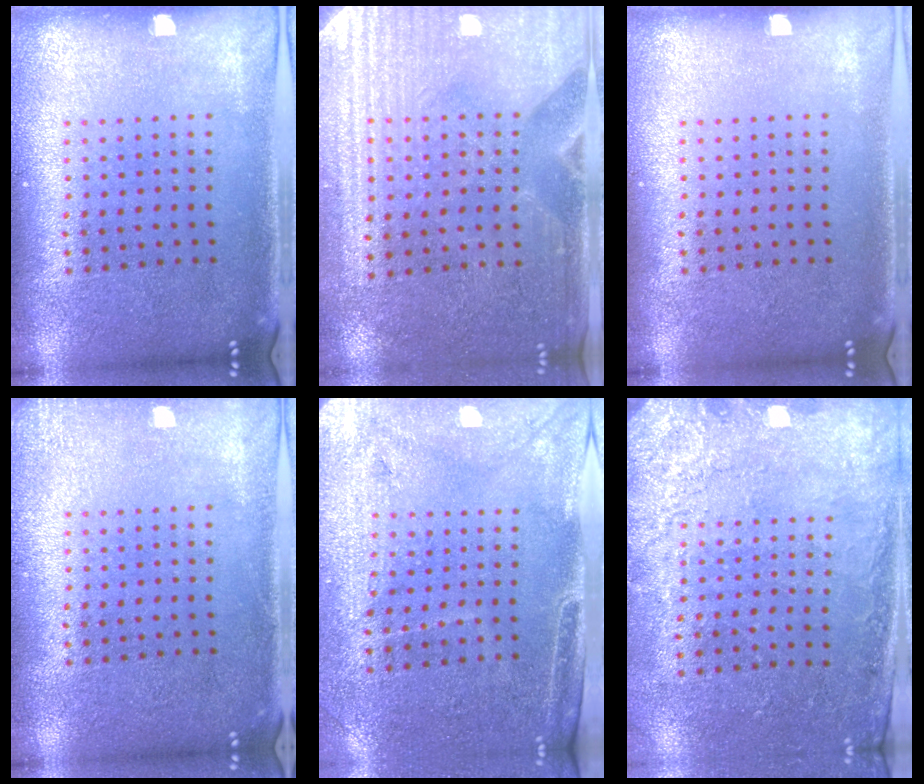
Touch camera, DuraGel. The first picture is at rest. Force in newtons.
{"total": 3.5, "press": 3.1, "slide": 1.5}
{"total": 0.0}
{"total": 1.4, "press": 1.4, "slide": 0.2}
{"total": 3.1, "press": 2.8, "slide": 1.4}
{"total": 2.6, "press": 2.3, "slide": 1.2}